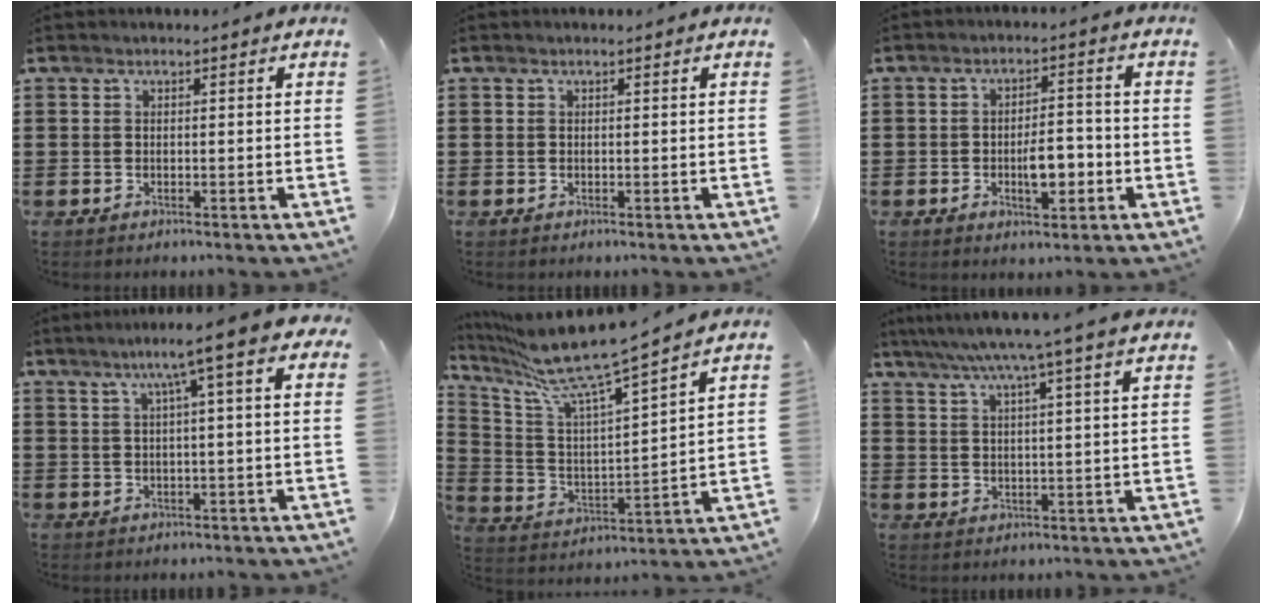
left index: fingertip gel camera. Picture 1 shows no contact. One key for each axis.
{"total": 0.0}
{"total": 5.5, "fx": -1.5, "fy": 2.4, "fz": 4.7, "tx": -0.073, "ty": 0.005, "tz": -0.029}
{"total": 6.7, "fx": 2.6, "fy": -0.4, "fz": 6.2, "tx": -0.124, "ty": -0.001, "tz": 0.037}
{"total": 10.6, "fx": 8.9, "fy": 0.2, "fz": 5.7, "tx": -0.150, "ty": -0.062, "tz": 0.148}
{"total": 6.6, "fx": 5.2, "fy": -1.2, "fz": 4.0, "tx": -0.093, "ty": -0.022, "tz": 0.085}